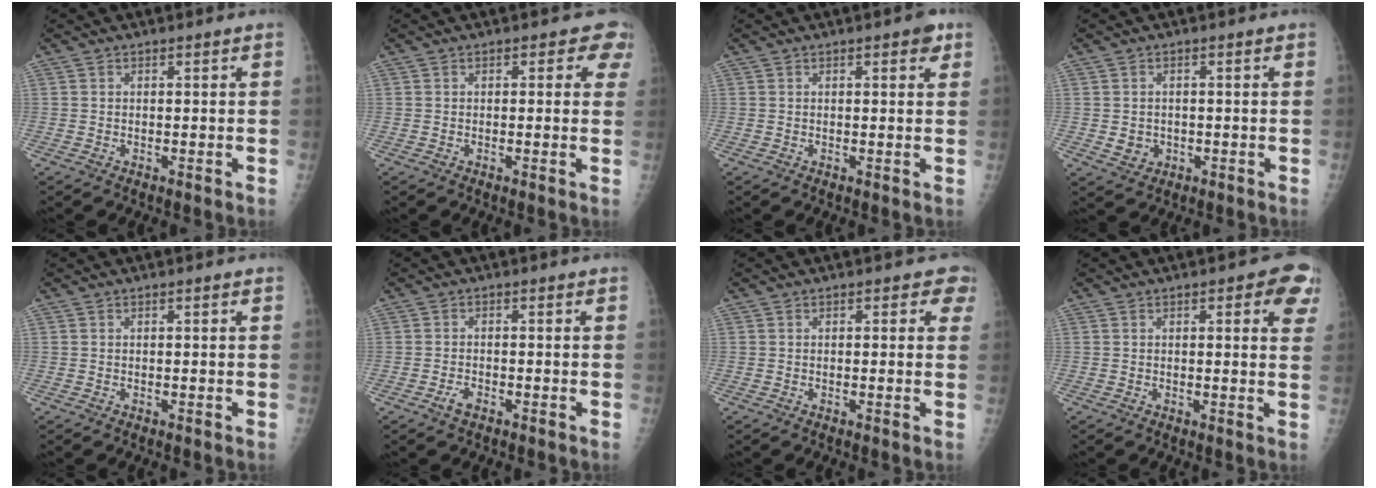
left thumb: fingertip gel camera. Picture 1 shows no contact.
{"total": 3.5, "force": [1.7, 2.2, 2.1], "torque": [0.017, -0.001, 0.006]}
{"total": 2.3, "force": [1.2, 0.9, 1.7], "torque": [-0.011, -0.001, 0.011]}
{"total": 3.1, "force": [-0.4, 2.8, 1.3], "torque": [-0.009, 0.001, 0.003]}
{"total": 0.0}
{"total": 2.0, "force": [-1.3, 1.0, 1.2], "torque": [-0.027, 0.004, -0.024]}
{"total": 2.8, "force": [1.3, 1.7, 1.9], "torque": [0.008, 0.000, 0.005]}
{"total": 7.1, "force": [3.1, 2.6, 5.8], "torque": [-0.038, -0.005, 0.027]}